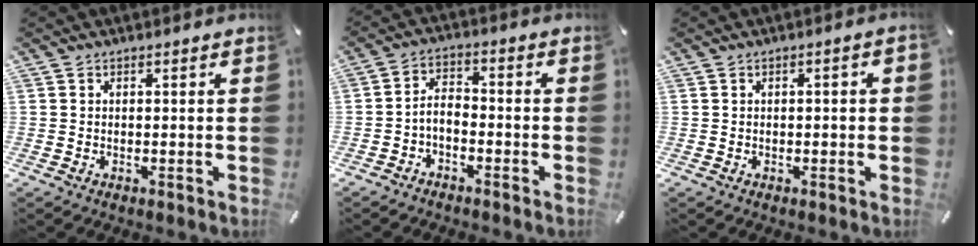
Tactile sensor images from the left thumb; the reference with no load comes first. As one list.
[{"total": 4.1, "force": [-2.6, 2.3, 2.2], "torque": [-0.050, 0.010, -0.053]}, {"total": 1.6, "force": [-0.2, 0.4, 1.5], "torque": [-0.026, 0.001, -0.004]}]